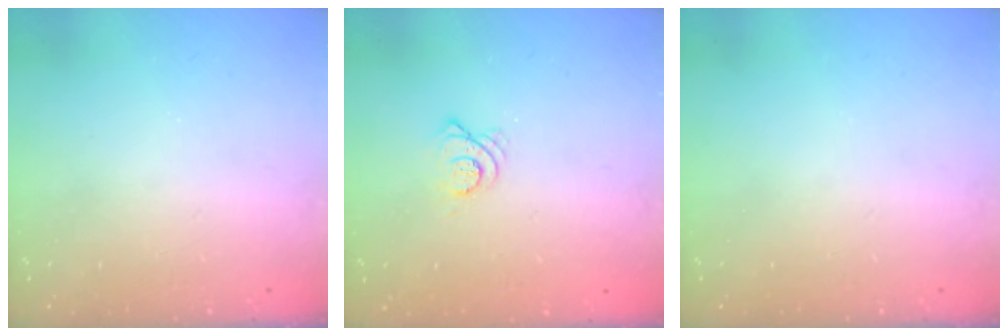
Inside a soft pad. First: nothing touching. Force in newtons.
{"total": 3.7, "press": 3.7, "slide": 0.0}
{"total": 0.0}